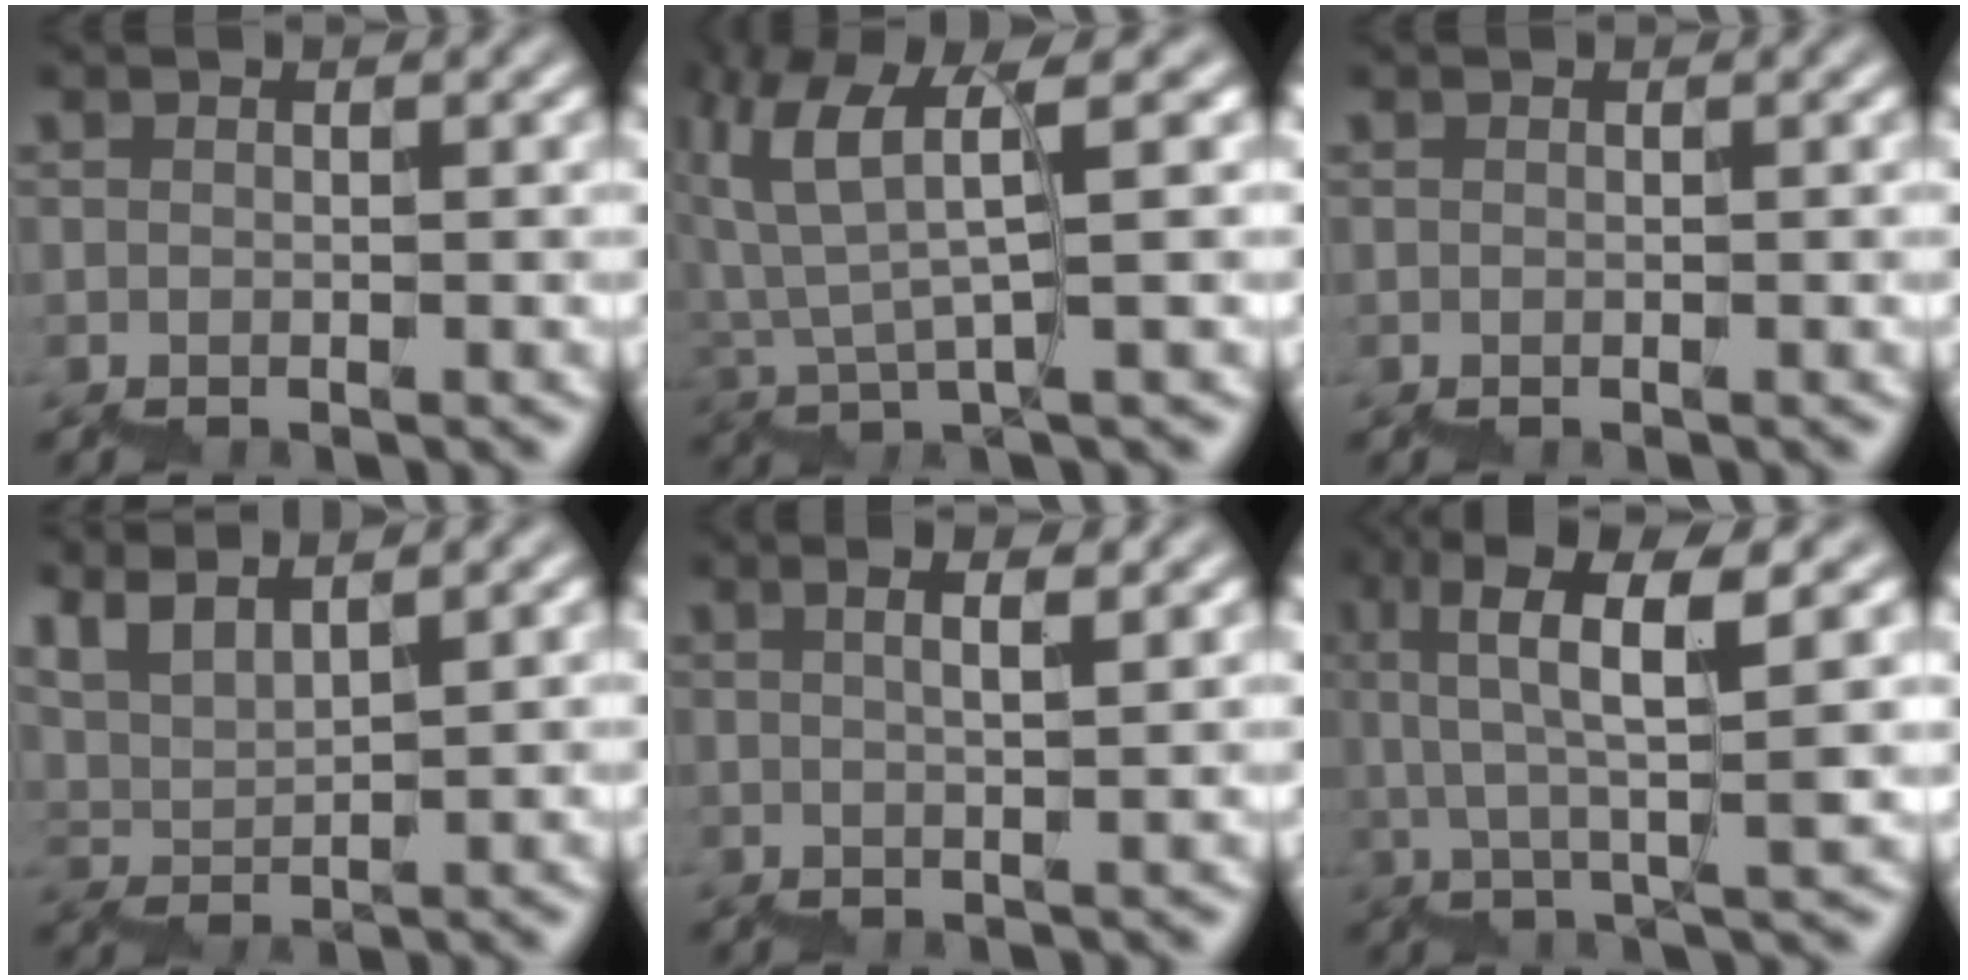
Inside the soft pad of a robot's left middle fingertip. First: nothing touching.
{"total": 4.6, "force": [2.8, 0.2, 3.6], "torque": [-0.082, 0.013, 0.049]}
{"total": 0.0}
{"total": 5.0, "force": [4.9, 0.7, 0.8], "torque": [-0.019, 0.013, 0.092]}
{"total": 2.7, "force": [2.1, 0.6, 1.7], "torque": [-0.003, 0.001, 0.030]}
{"total": 7.3, "force": [4.1, 1.1, 6.0], "torque": [-0.091, 0.020, 0.066]}